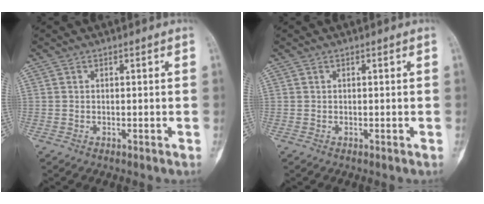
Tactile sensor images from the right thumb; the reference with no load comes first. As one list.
[{"total": 0.0}]